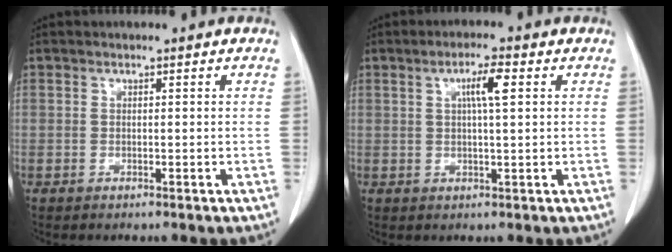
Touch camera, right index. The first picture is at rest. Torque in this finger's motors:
{"motor_torque": [0.36, 0.01, 0.27, 0.06]}